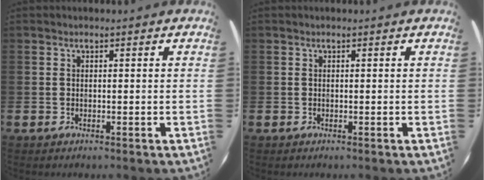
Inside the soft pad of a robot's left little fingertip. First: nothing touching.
{"total": 0.0}